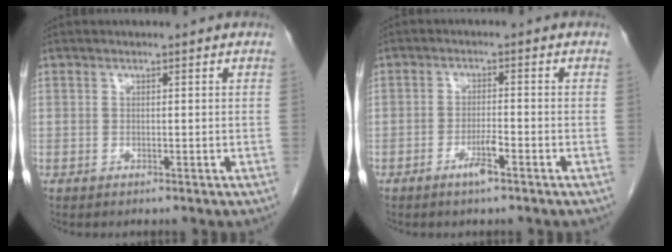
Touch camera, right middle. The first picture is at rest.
{"total": 3.1, "force": [-1.9, 0.1, 2.4], "torque": [-0.046, -0.002, -0.035]}